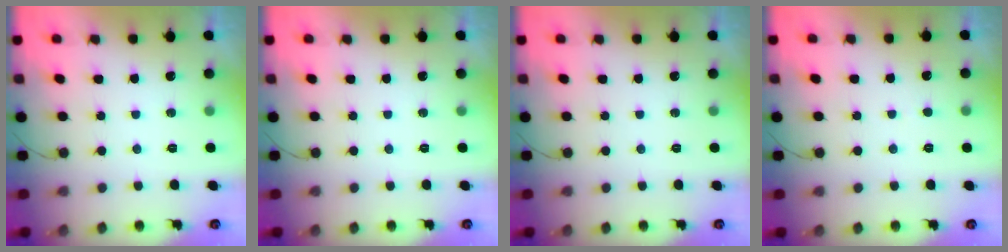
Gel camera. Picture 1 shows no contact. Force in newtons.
{"total": 0.0}
{"total": 0.0}
{"total": 0.7, "press": 0.7, "slide": 0.1}